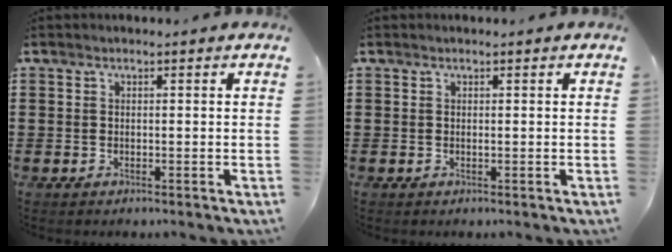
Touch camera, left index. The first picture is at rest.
{"total": 0.0}